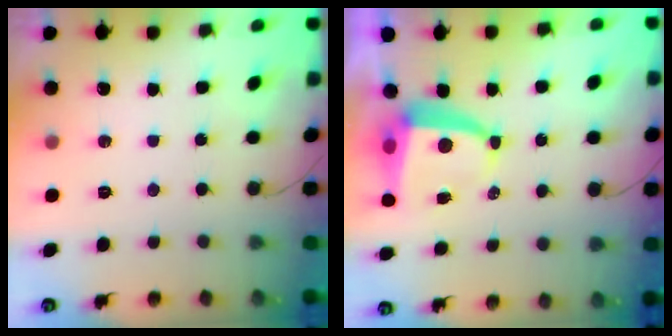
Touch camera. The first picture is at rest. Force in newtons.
{"total": 5.8, "press": 5.7, "slide": 0.8}